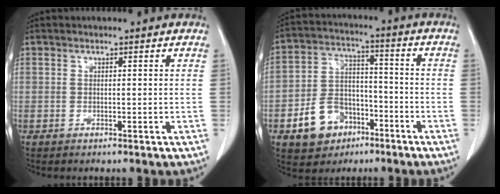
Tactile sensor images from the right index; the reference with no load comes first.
{"total": 10.6, "force": [-5.4, 7.7, 5.1], "torque": [-0.105, 0.020, -0.086]}